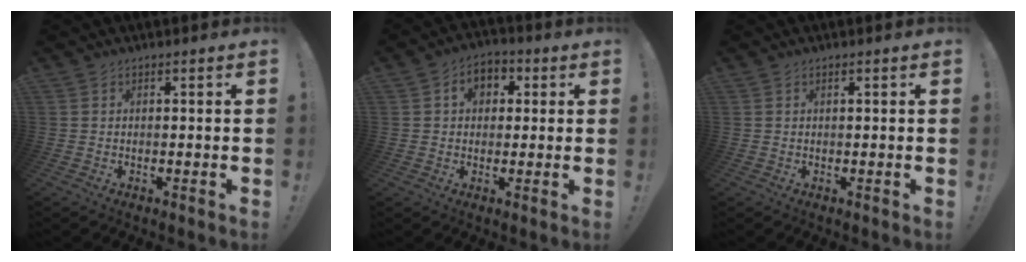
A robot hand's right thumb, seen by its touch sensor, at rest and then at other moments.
{"total": 6.6, "force": [1.6, 5.1, 3.8], "torque": [-0.056, 0.008, 0.028]}
{"total": 0.5, "force": [0.2, -0.1, 0.5], "torque": [-0.009, 0.000, 0.002]}